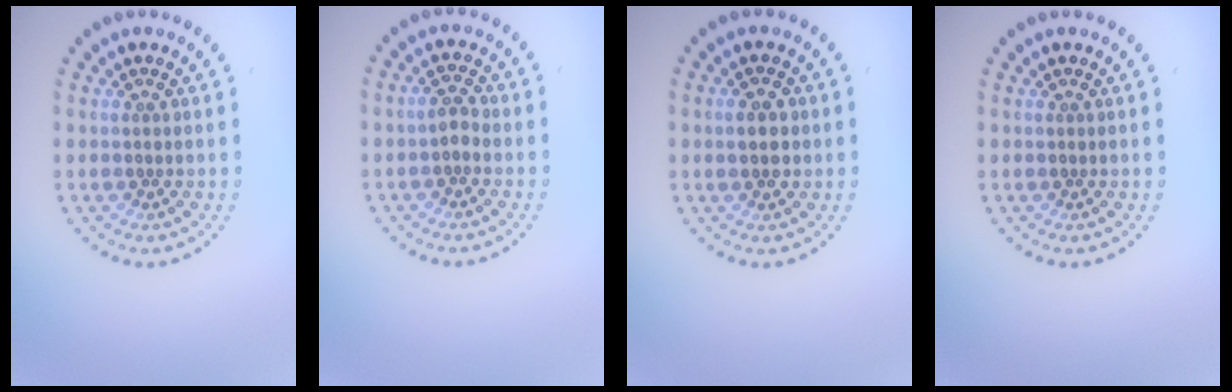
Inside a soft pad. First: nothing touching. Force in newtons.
{"total": 1.3, "press": 1.3, "slide": 0.4}
{"total": 2.0, "press": 2.0, "slide": 0.1}
{"total": 0.0}